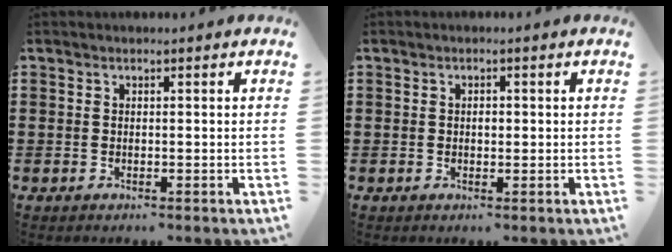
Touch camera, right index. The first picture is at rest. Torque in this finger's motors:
{"motor_torque": [0.36, 0.23, 0.01, 0.01]}